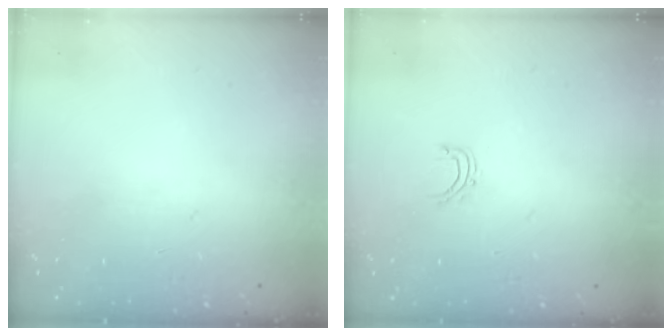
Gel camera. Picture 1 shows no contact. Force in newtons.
{"total": 4.4, "press": 4.4, "slide": 0.3}